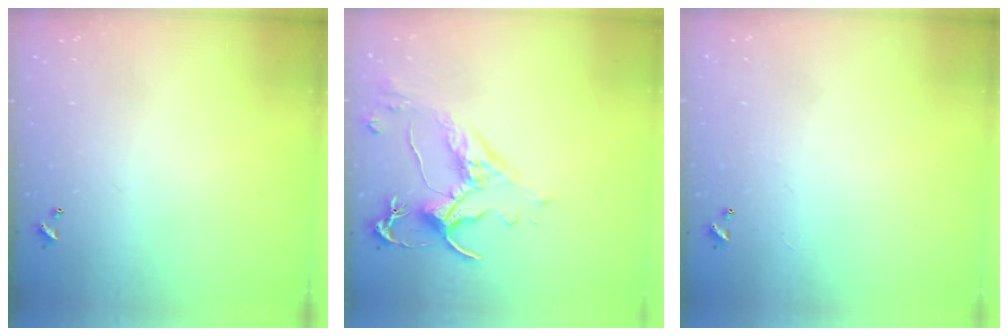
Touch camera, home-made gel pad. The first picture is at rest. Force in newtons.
{"total": 2.5, "press": 2.1, "slide": 1.4}
{"total": 1.0, "press": 0.9, "slide": 0.5}